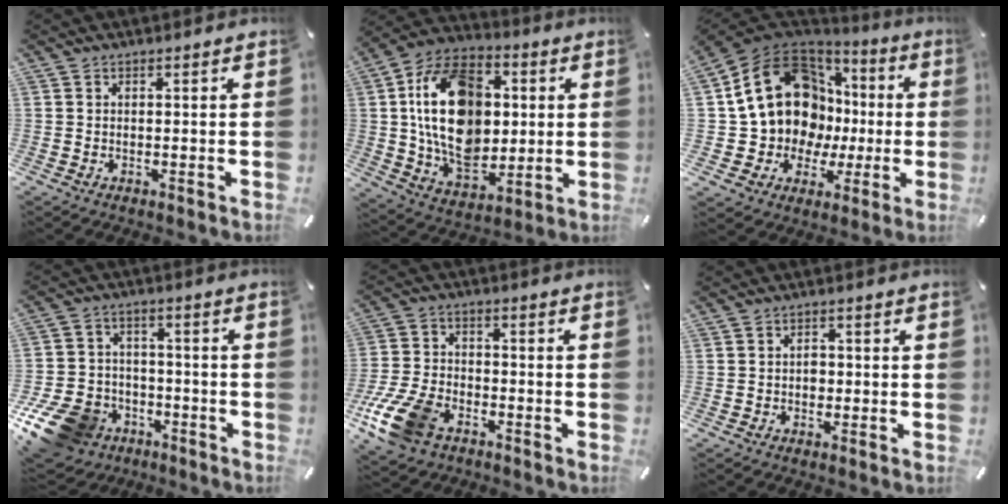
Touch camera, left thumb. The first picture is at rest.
{"total": 22.0, "force": [2.0, 16.1, 14.8], "torque": [-0.284, -0.003, 0.038]}
{"total": 20.8, "force": [4.9, 17.1, 10.6], "torque": [-0.206, -0.027, 0.113]}
{"total": 14.2, "force": [-8.0, 10.2, 5.8], "torque": [-0.111, 0.057, -0.134]}
{"total": 12.8, "force": [-7.0, 7.9, 7.2], "torque": [-0.157, 0.035, -0.131]}
{"total": 2.0, "force": [-0.4, 1.6, 1.2], "torque": [-0.024, 0.005, -0.009]}